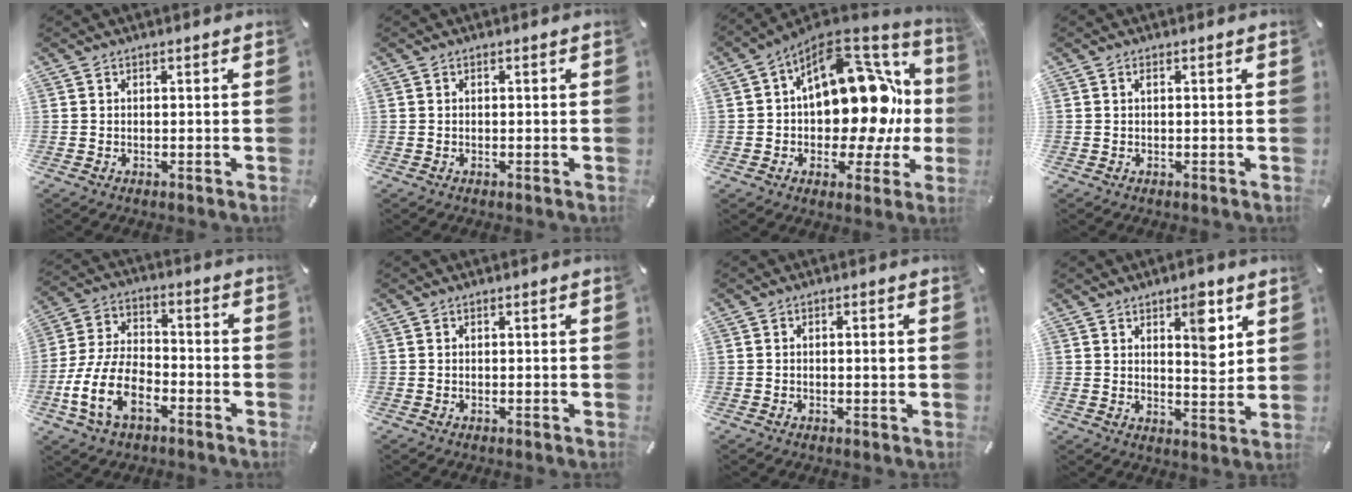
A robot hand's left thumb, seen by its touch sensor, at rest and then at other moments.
{"total": 0.0}
{"total": 21.5, "force": [4.0, 13.0, 16.6], "torque": [-0.242, -0.033, 0.072]}
{"total": 0.6, "force": [0.1, 0.1, 0.6], "torque": [-0.012, 0.000, 0.001]}
{"total": 14.0, "force": [-6.5, 8.1, 9.3], "torque": [-0.205, 0.023, -0.120]}
{"total": 0.0}
{"total": 1.7, "force": [0.0, 0.5, 1.6], "torque": [-0.022, -0.001, -0.004]}
{"total": 8.4, "force": [4.7, 3.6, 6.0], "torque": [-0.066, -0.036, 0.071]}